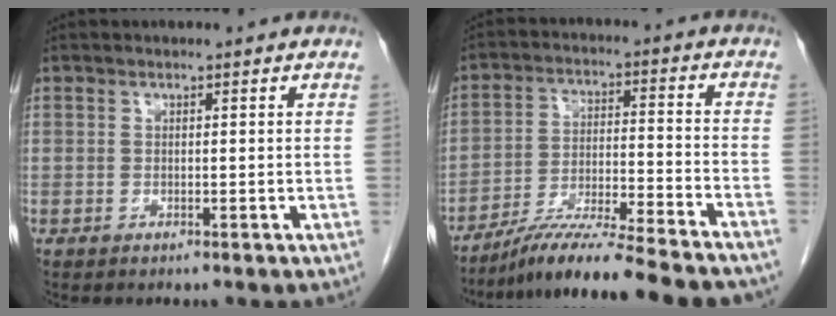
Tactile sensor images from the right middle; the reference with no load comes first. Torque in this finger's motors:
{"motor_torque": [1.16, -0.98, 0.47, 0.11]}